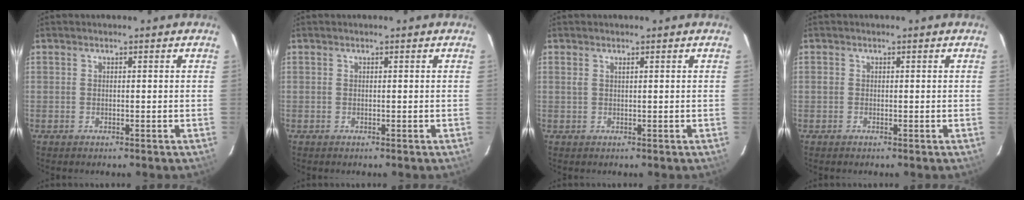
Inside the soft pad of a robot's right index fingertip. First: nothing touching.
{"total": 0.0}
{"total": 0.7, "force": [0.4, 0.1, 0.5], "torque": [-0.012, 0.003, 0.008]}
{"total": 0.7, "force": [-0.3, 0.6, 0.2], "torque": [-0.001, 0.000, -0.007]}